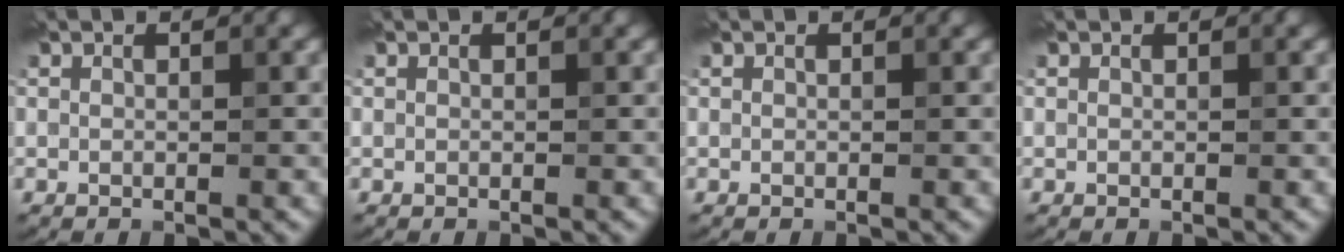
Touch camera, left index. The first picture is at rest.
{"total": 0.0}
{"total": 0.0}
{"total": 0.0}